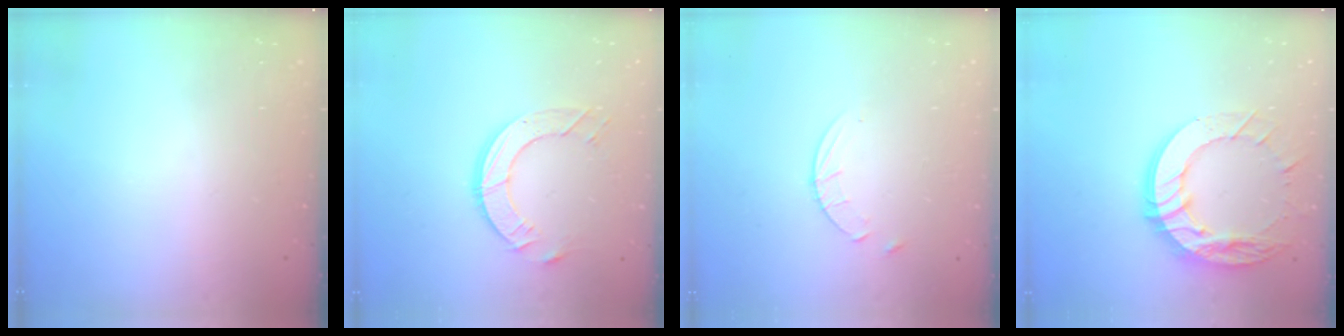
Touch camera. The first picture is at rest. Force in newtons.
{"total": 9.5, "press": 9.5, "slide": 1.0}
{"total": 5.6, "press": 5.5, "slide": 0.7}
{"total": 16.7, "press": 16.6, "slide": 1.6}